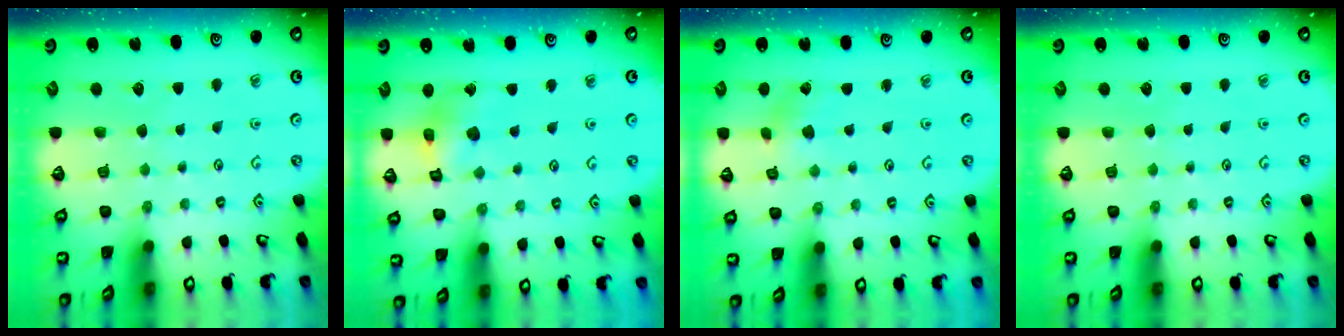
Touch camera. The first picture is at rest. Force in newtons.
{"total": 8.9, "press": 8.8, "slide": 0.9}
{"total": 2.5, "press": 2.4, "slide": 0.6}
{"total": 0.0}